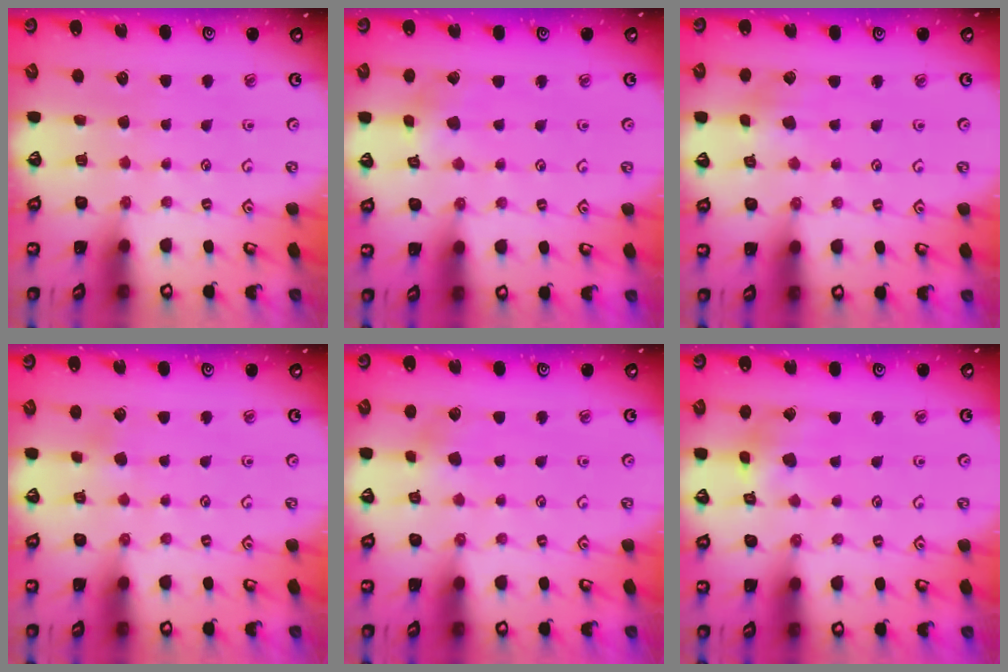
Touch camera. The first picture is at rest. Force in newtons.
{"total": 3.0, "press": 3.0, "slide": 0.3}
{"total": 2.8, "press": 2.8, "slide": 0.1}
{"total": 2.1, "press": 2.0, "slide": 0.6}
{"total": 4.5, "press": 4.5, "slide": 0.4}
{"total": 6.3, "press": 6.3, "slide": 0.7}